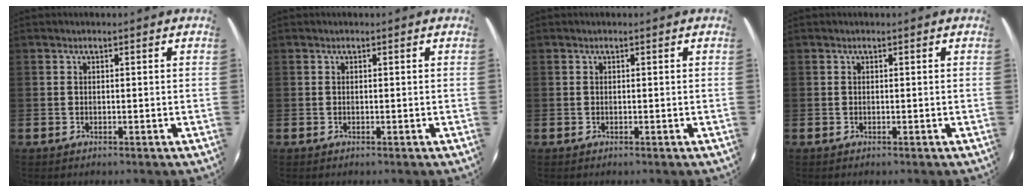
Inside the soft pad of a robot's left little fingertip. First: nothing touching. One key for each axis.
{"total": 0.0}
{"total": 0.0}
{"total": 0.0}